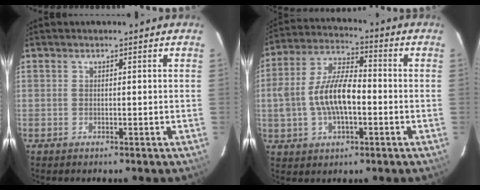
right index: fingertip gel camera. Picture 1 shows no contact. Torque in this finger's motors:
{"motor_torque": [0.55, -0.12, 0.71, 0.21]}